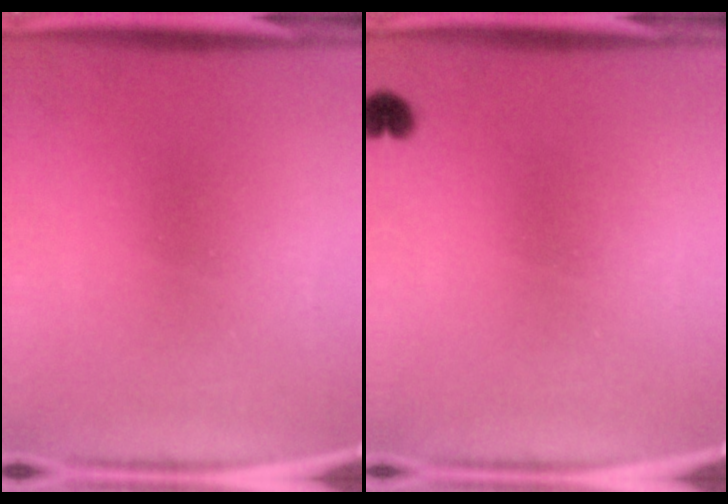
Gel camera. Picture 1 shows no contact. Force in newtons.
{"total": 1.5}